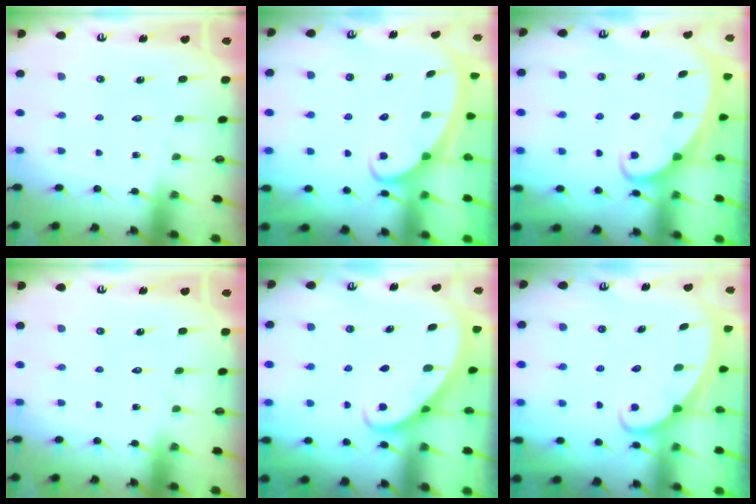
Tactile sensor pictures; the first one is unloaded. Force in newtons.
{"total": 2.2, "press": 2.1, "slide": 0.4}
{"total": 1.9, "press": 1.9, "slide": 0.2}
{"total": 0.0}
{"total": 2.9, "press": 2.9, "slide": 0.2}
{"total": 2.1, "press": 2.1, "slide": 0.1}